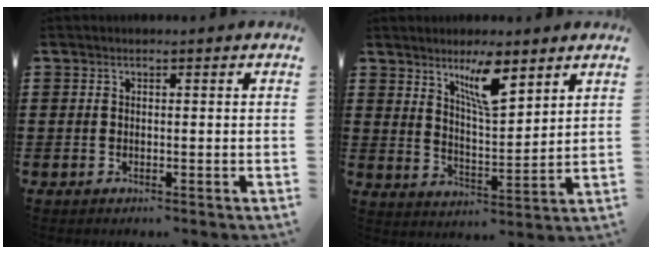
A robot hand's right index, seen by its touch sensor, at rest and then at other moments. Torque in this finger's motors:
{"motor_torque": [0.10, 0.13, 0.40, 0.05]}